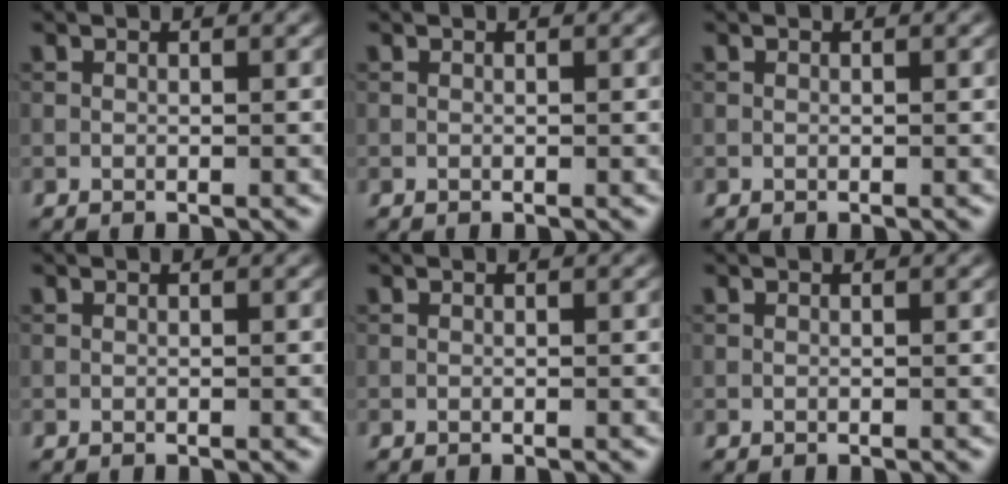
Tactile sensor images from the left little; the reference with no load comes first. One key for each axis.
{"total": 0.0}
{"total": 0.0}
{"total": 0.0}
{"total": 0.0}
{"total": 0.0}